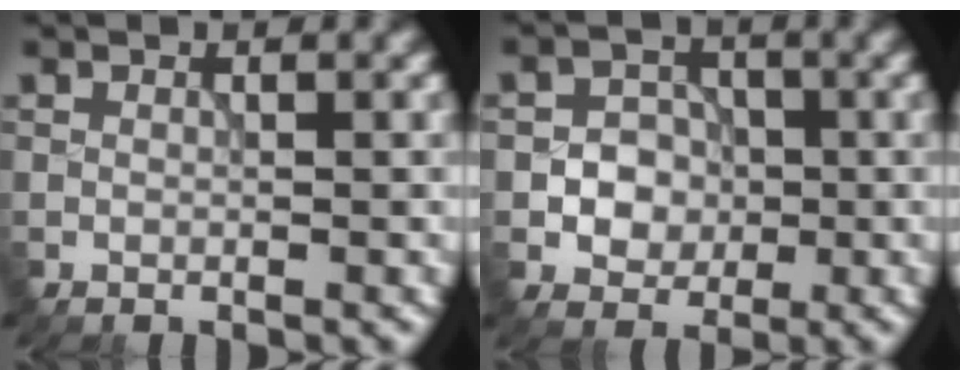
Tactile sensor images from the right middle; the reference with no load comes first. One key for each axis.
{"total": 4.0, "fx": -0.6, "fy": 3.5, "fz": 1.8, "tx": -0.008, "ty": -0.001, "tz": -0.026}